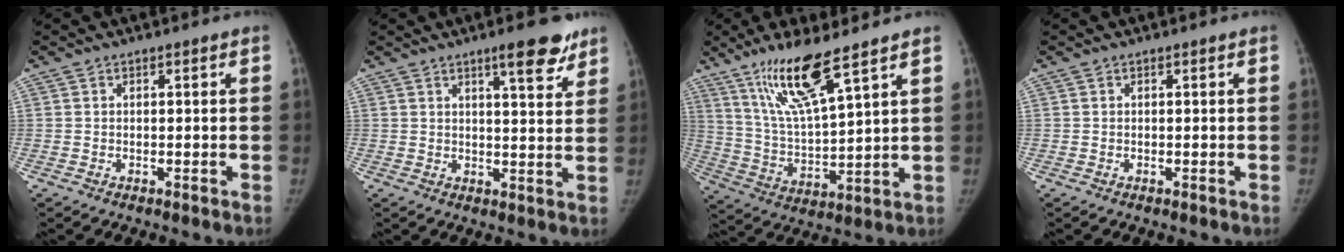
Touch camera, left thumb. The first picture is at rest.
{"total": 8.0, "force": [5.4, 2.0, 5.6], "torque": [-0.059, -0.030, 0.074]}
{"total": 14.2, "force": [9.3, 2.2, 10.5], "torque": [-0.194, -0.050, 0.192]}
{"total": 0.0}